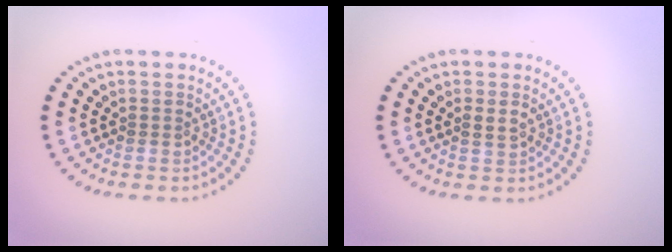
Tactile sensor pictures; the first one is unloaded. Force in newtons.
{"total": 1.0, "press": 0.9, "slide": 0.2}